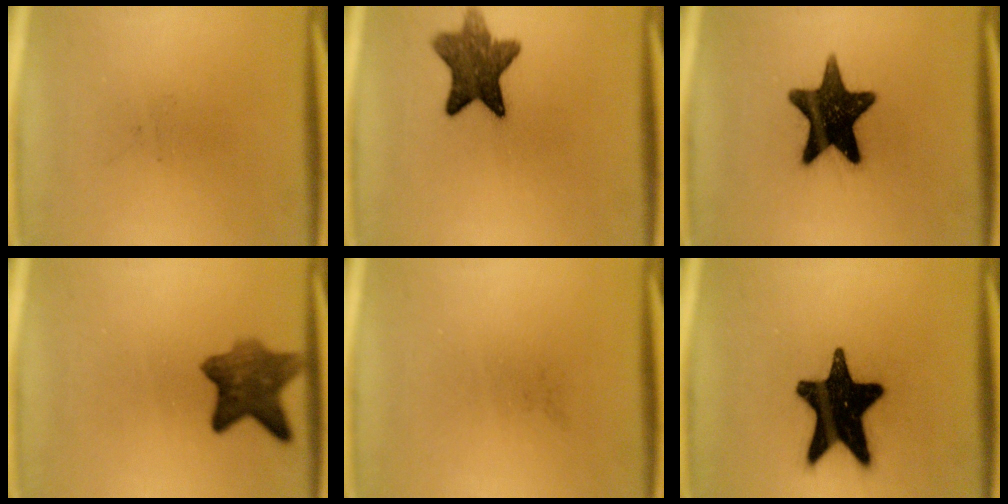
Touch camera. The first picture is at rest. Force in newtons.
{"total": 9.5}
{"total": 16.2}
{"total": 7.4}
{"total": 0.0}
{"total": 19.7}